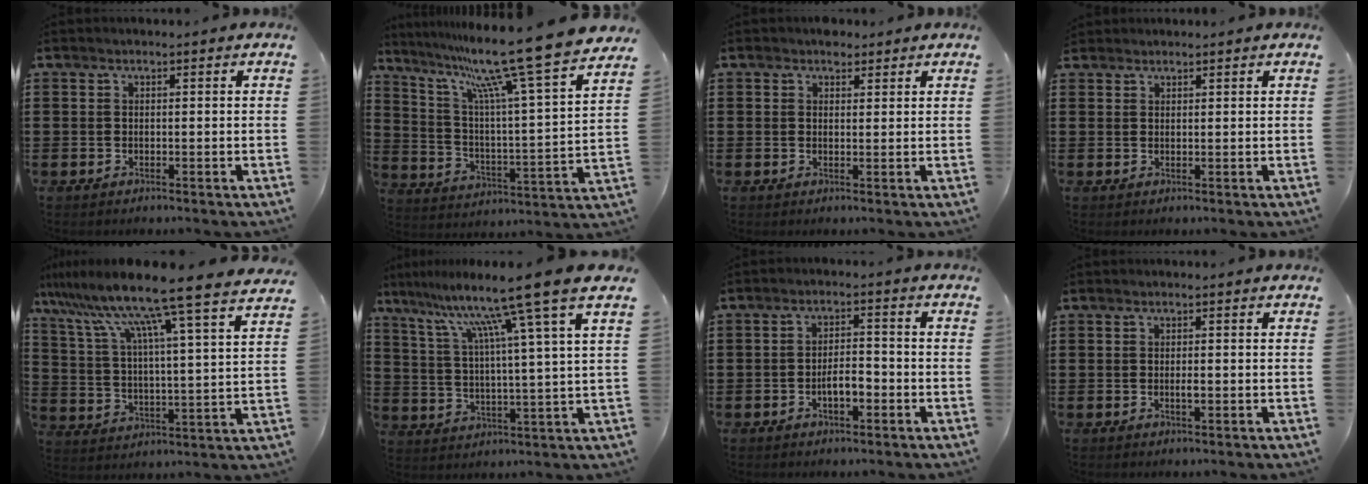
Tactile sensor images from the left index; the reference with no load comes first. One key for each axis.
{"total": 14.7, "fx": 12.1, "fy": -1.1, "fz": 8.4, "tx": -0.184, "ty": -0.086, "tz": 0.191}
{"total": 2.0, "fx": 1.6, "fy": 1.0, "fz": 0.5, "tx": -0.005, "ty": 0.003, "tz": 0.030}
{"total": 1.2, "fx": 1.2, "fy": 0.4, "fz": 0.0, "tx": -0.003, "ty": 0.001, "tz": 0.023}
{"total": 11.5, "fx": 10.0, "fy": -0.8, "fz": 5.7, "tx": -0.151, "ty": -0.070, "tz": 0.161}
{"total": 12.4, "fx": 9.1, "fy": -1.1, "fz": 8.3, "tx": -0.189, "ty": -0.050, "tz": 0.137}
{"total": 4.0, "fx": -1.7, "fy": 1.6, "fz": 3.2, "tx": -0.058, "ty": 0.008, "tz": -0.032}
{"total": 1.3, "fx": -0.3, "fy": 0.4, "fz": 1.2, "tx": -0.023, "ty": -0.002, "tz": -0.005}